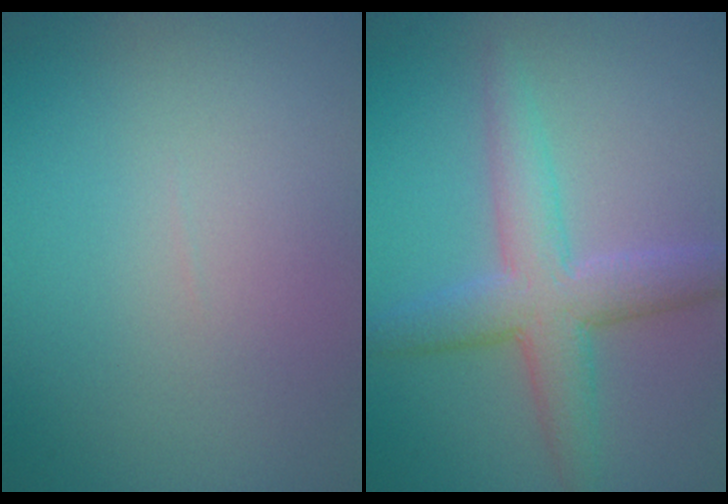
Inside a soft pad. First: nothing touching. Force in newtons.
{"total": 5.2, "press": 5.2, "slide": 0.2}